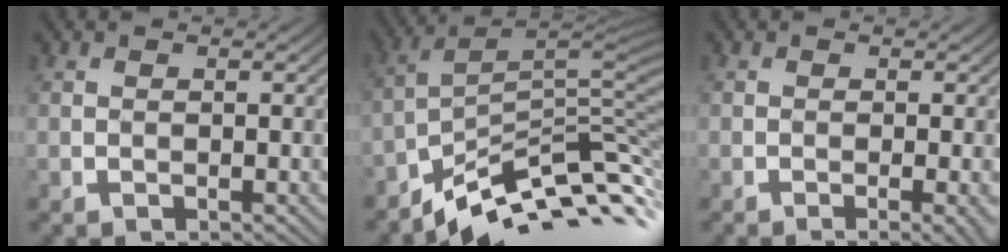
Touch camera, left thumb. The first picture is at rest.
{"total": 9.6, "force": [-5.9, 2.7, 7.1], "torque": [-0.129, 0.006, -0.102]}
{"total": 3.1, "force": [-1.1, 0.5, 2.9], "torque": [-0.034, 0.006, -0.021]}